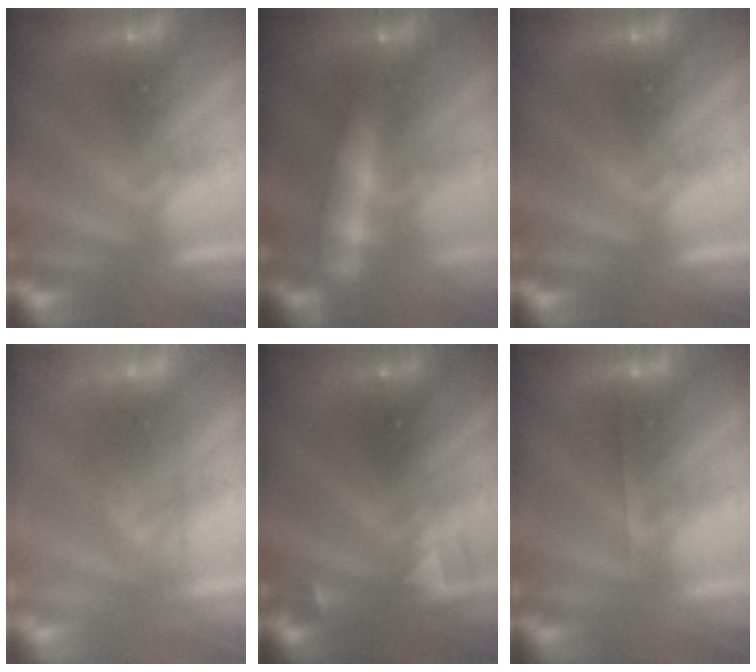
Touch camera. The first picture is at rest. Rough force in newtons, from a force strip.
{"total": 6.5}
{"total": 0.0}
{"total": 2.6}
{"total": 3.2}
{"total": 1.8}